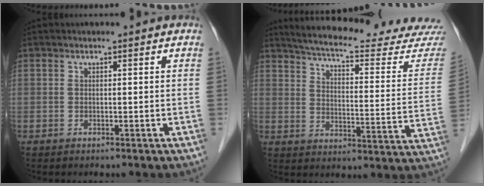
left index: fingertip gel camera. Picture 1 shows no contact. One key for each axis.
{"total": 25.2, "fx": 23.5, "fy": 1.3, "fz": 9.1, "tx": -0.137, "ty": -0.087, "tz": 0.290}